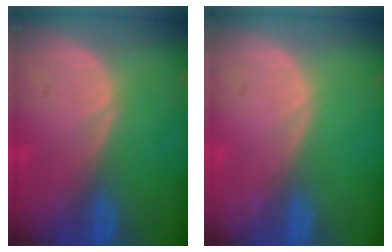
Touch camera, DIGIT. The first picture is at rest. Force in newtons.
{"total": 0.0}